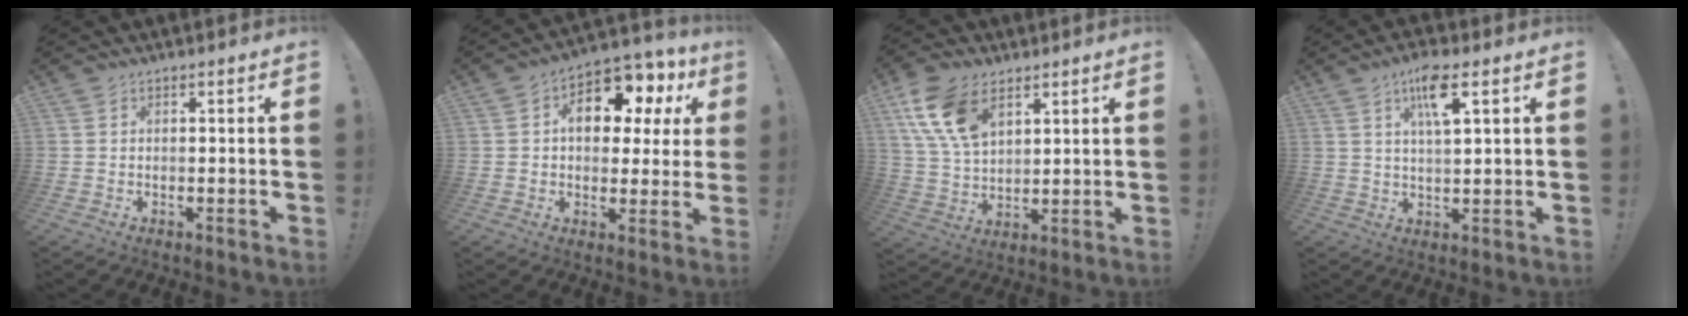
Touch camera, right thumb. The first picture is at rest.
{"total": 14.3, "force": [5.5, 8.4, 10.2], "torque": [-0.149, -0.025, 0.092]}
{"total": 14.4, "force": [7.5, 8.6, 8.9], "torque": [-0.176, -0.021, 0.143]}
{"total": 8.8, "force": [4.3, 2.0, 7.4], "torque": [-0.118, -0.008, 0.068]}